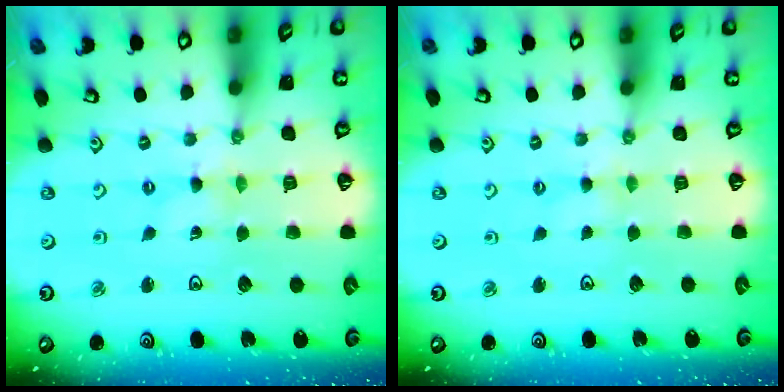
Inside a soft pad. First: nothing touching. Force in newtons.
{"total": 2.2, "press": 2.2, "slide": 0.3}